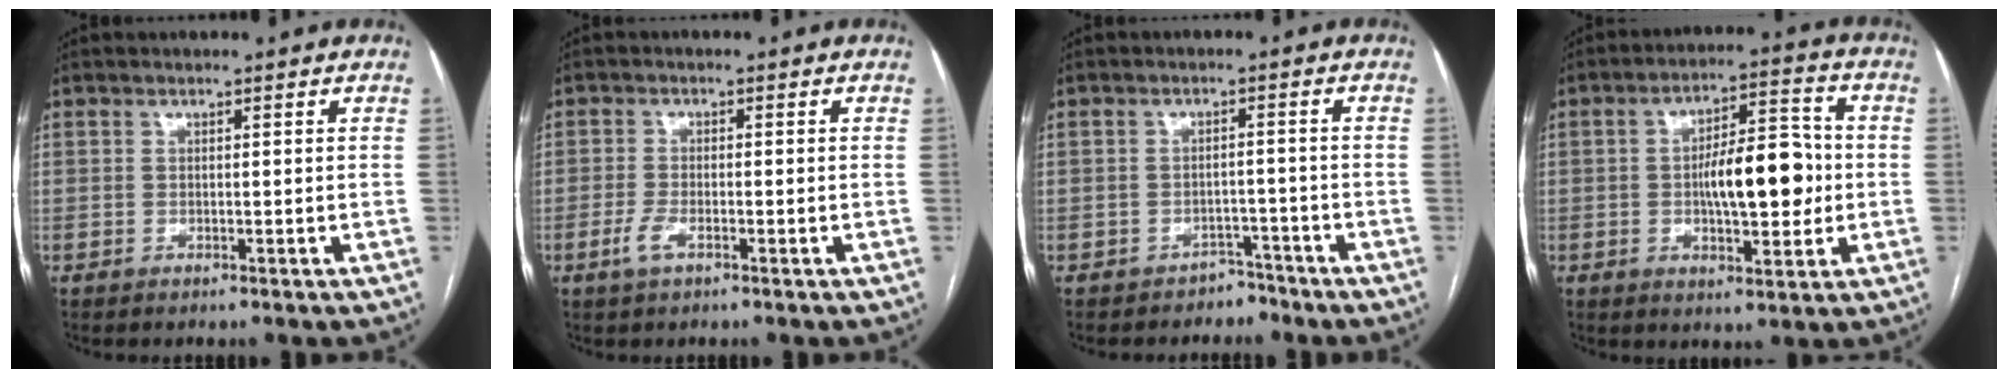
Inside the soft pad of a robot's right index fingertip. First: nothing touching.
{"total": 2.7, "force": [-1.3, 0.9, 2.2], "torque": [-0.053, -0.002, -0.027]}
{"total": 2.8, "force": [-2.3, 1.5, -0.5], "torque": [0.008, 0.009, -0.033]}
{"total": 11.3, "force": [-0.6, 3.9, 10.5], "torque": [-0.170, 0.018, -0.006]}